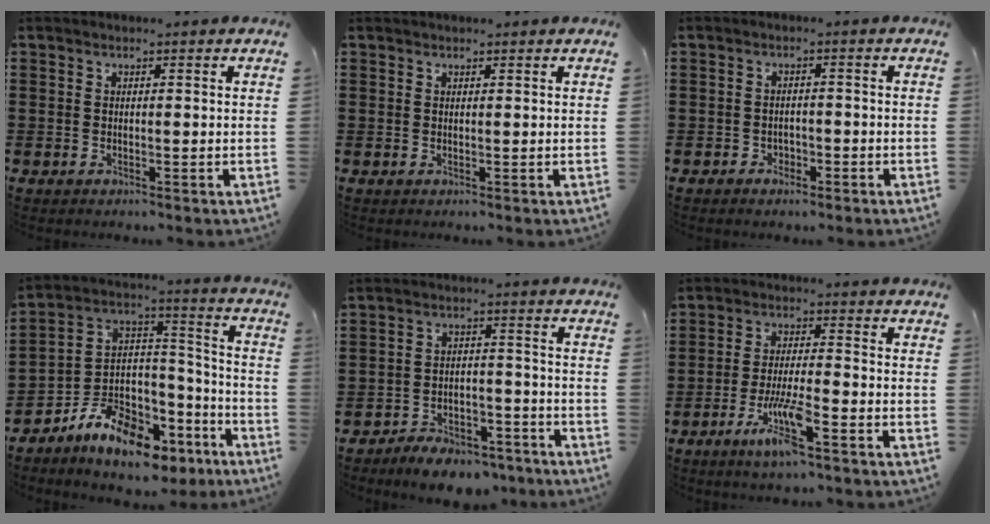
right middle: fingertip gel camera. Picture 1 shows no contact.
{"total": 0.0}
{"total": 1.5, "force": [-1.3, 0.8, 0.3], "torque": [-0.011, -0.001, -0.028]}
{"total": 9.7, "force": [-8.2, 4.1, 3.2], "torque": [-0.073, 0.019, -0.158]}
{"total": 5.6, "force": [-5.4, 1.2, 1.0], "torque": [-0.013, 0.017, -0.107]}
{"total": 7.3, "force": [-4.0, 1.1, 5.9], "torque": [-0.120, -0.009, -0.074]}